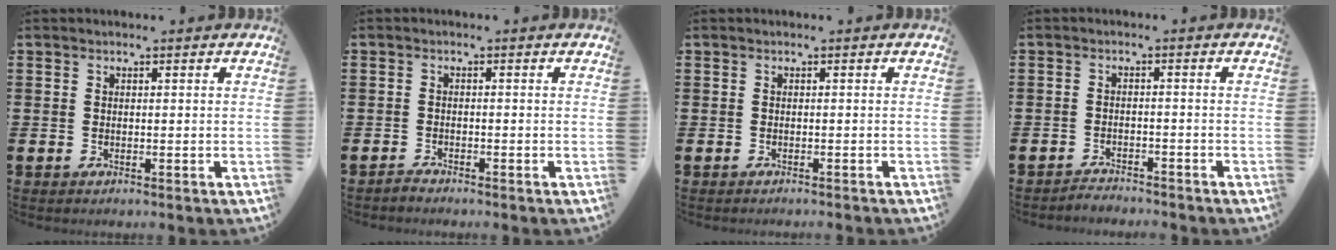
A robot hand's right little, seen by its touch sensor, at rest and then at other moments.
{"total": 1.0, "force": [-1.0, 0.0, 0.0], "torque": [-0.004, -0.001, -0.019]}
{"total": 0.0}
{"total": 1.9, "force": [-1.9, 0.0, -0.2], "torque": [-0.002, 0.004, -0.042]}